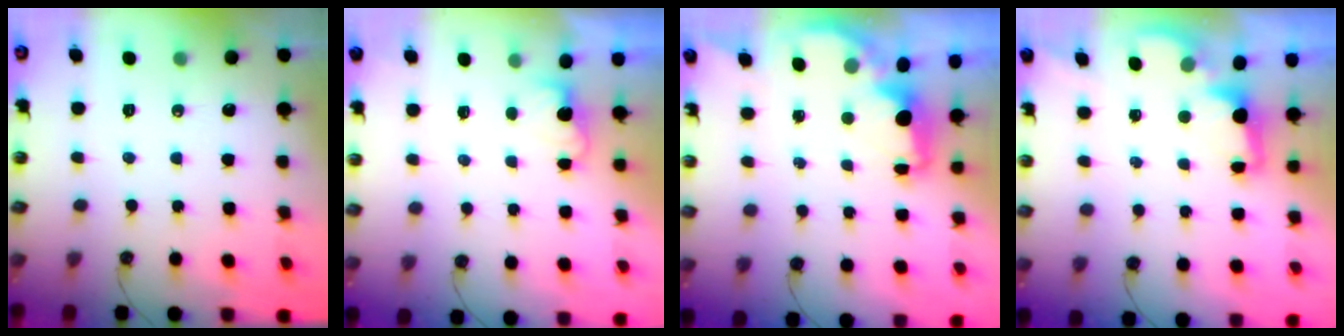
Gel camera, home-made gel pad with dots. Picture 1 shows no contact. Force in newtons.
{"total": 1.4, "press": 1.2, "slide": 0.7}
{"total": 2.3, "press": 2.2, "slide": 0.7}
{"total": 3.3, "press": 3.3, "slide": 0.7}